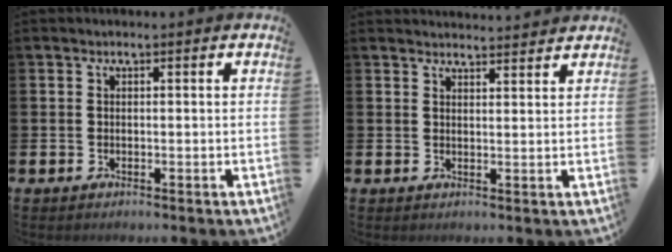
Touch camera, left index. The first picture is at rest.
{"total": 2.8, "force": [2.7, 0.1, -0.1], "torque": [0.004, -0.018, 0.048]}